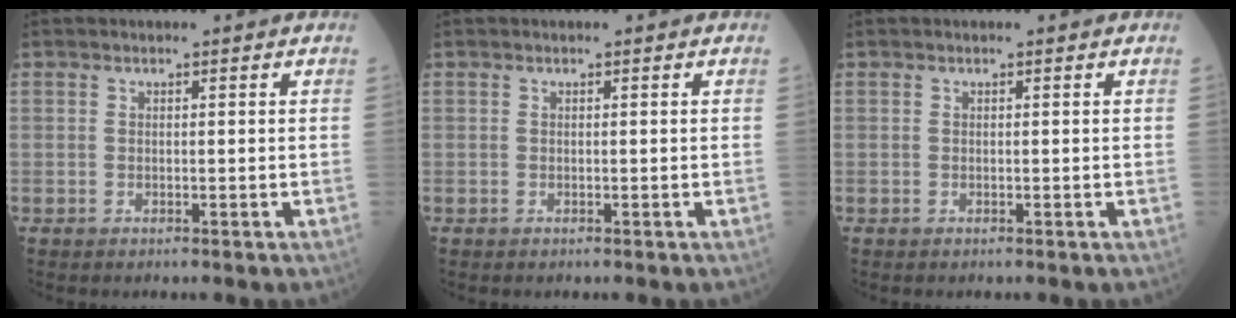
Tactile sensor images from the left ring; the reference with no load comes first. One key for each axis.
{"total": 0.0}
{"total": 0.0}